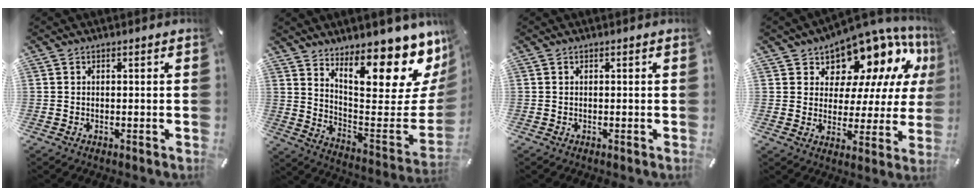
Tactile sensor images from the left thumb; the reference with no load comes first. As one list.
[{"total": 20.6, "force": [14.9, 6.6, 12.6], "torque": [-0.128, -0.136, 0.237]}, {"total": 0.0}, {"total": 13.3, "force": [10.2, 7.2, 4.6], "torque": [-0.076, -0.091, 0.175]}]